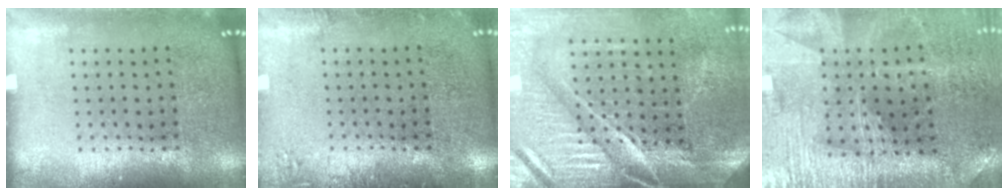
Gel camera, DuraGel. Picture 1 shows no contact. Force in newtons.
{"total": 1.3, "press": 1.2, "slide": 0.3}
{"total": 4.6, "press": 4.0, "slide": 2.1}
{"total": 2.3, "press": 2.3, "slide": 0.5}